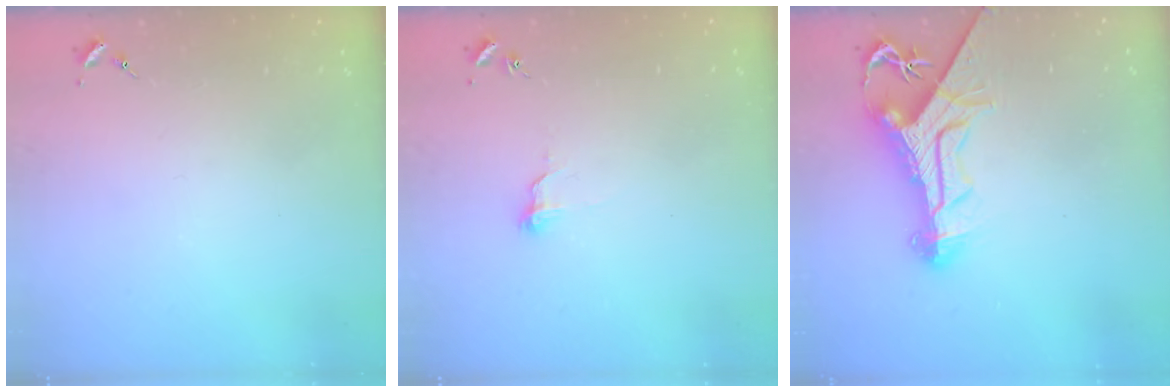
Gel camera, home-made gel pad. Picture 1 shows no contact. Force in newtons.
{"total": 7.7, "press": 7.6, "slide": 0.7}
{"total": 15.6, "press": 15.5, "slide": 1.4}